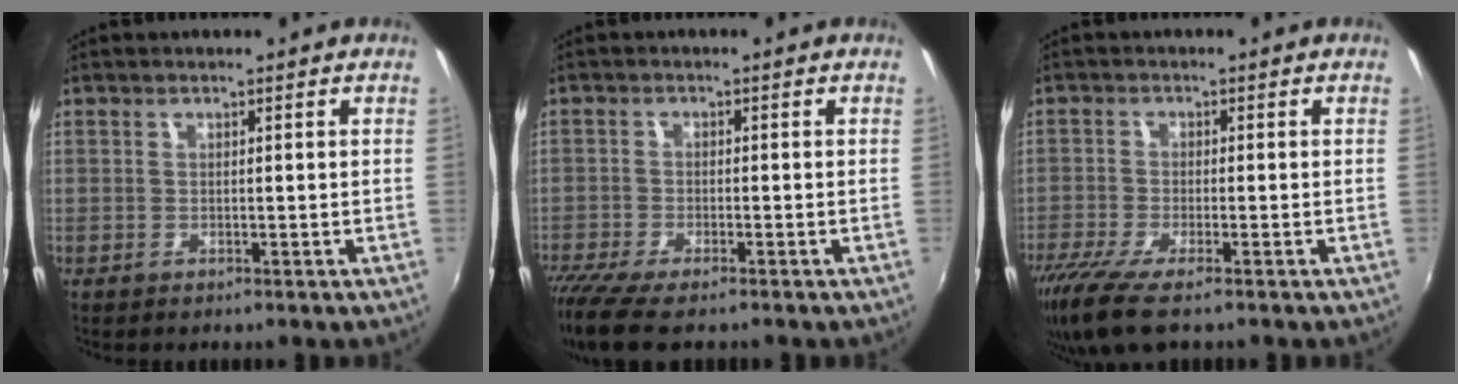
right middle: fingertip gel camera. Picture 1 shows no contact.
{"total": 8.8, "force": [-6.9, 1.8, 5.1], "torque": [-0.128, -0.042, -0.129]}
{"total": 8.8, "force": [-6.3, 1.6, 5.9], "torque": [-0.141, -0.035, -0.117]}